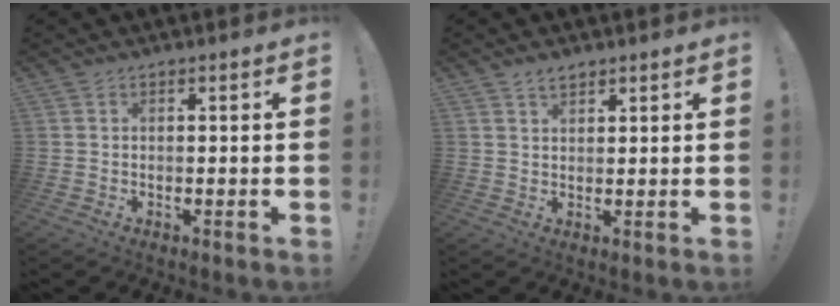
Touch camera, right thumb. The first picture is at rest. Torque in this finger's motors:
{"motor_torque": [-0.20, 0.12, 0.09, -0.03, -0.01]}